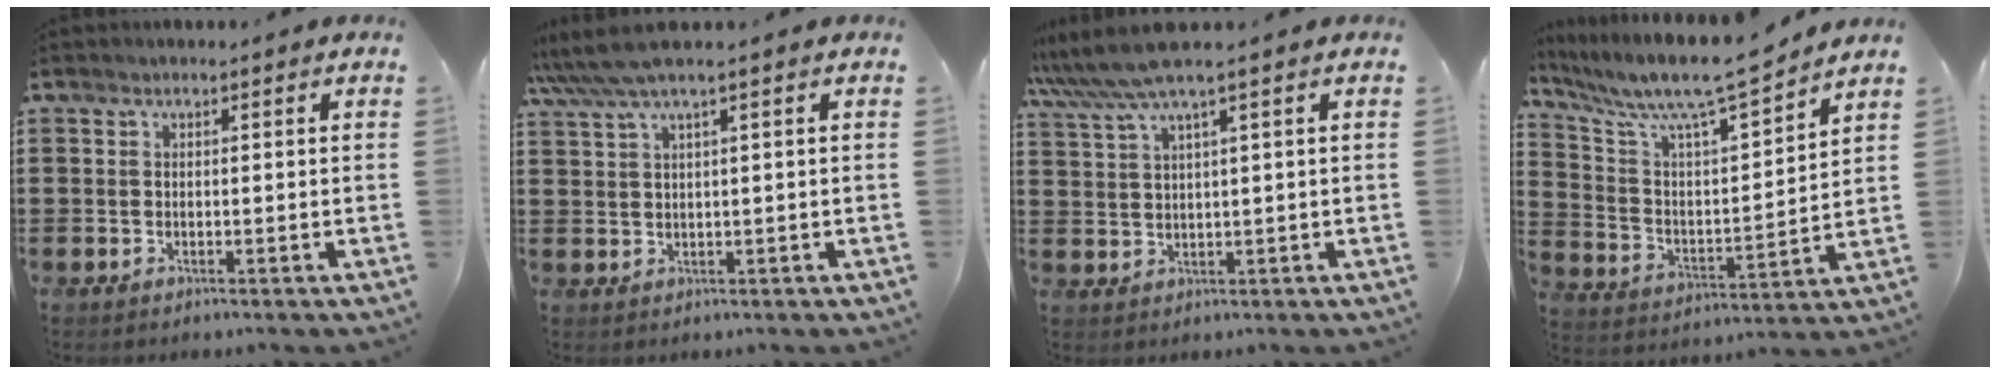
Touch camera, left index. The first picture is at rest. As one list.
[{"total": 3.7, "force": [1.9, -0.1, 3.2], "torque": [-0.072, -0.003, 0.031]}, {"total": 5.3, "force": [3.5, -0.2, 3.9], "torque": [-0.095, -0.012, 0.056]}, {"total": 9.3, "force": [8.1, 0.7, 4.5], "torque": [-0.120, -0.056, 0.133]}]